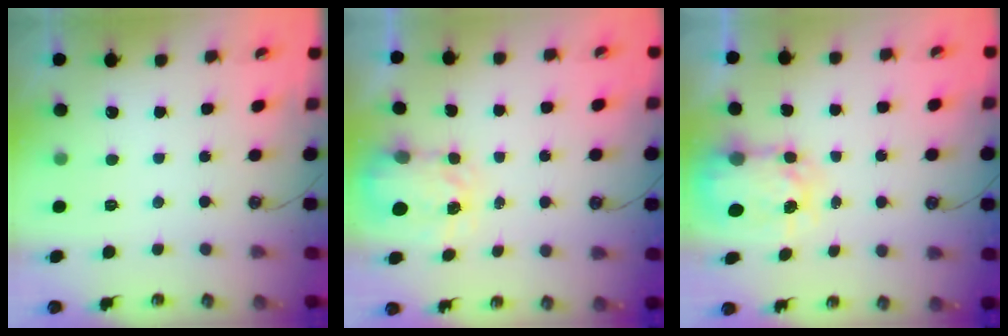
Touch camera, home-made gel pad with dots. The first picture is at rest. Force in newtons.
{"total": 4.0, "press": 3.9, "slide": 0.6}
{"total": 6.2, "press": 6.2, "slide": 0.4}